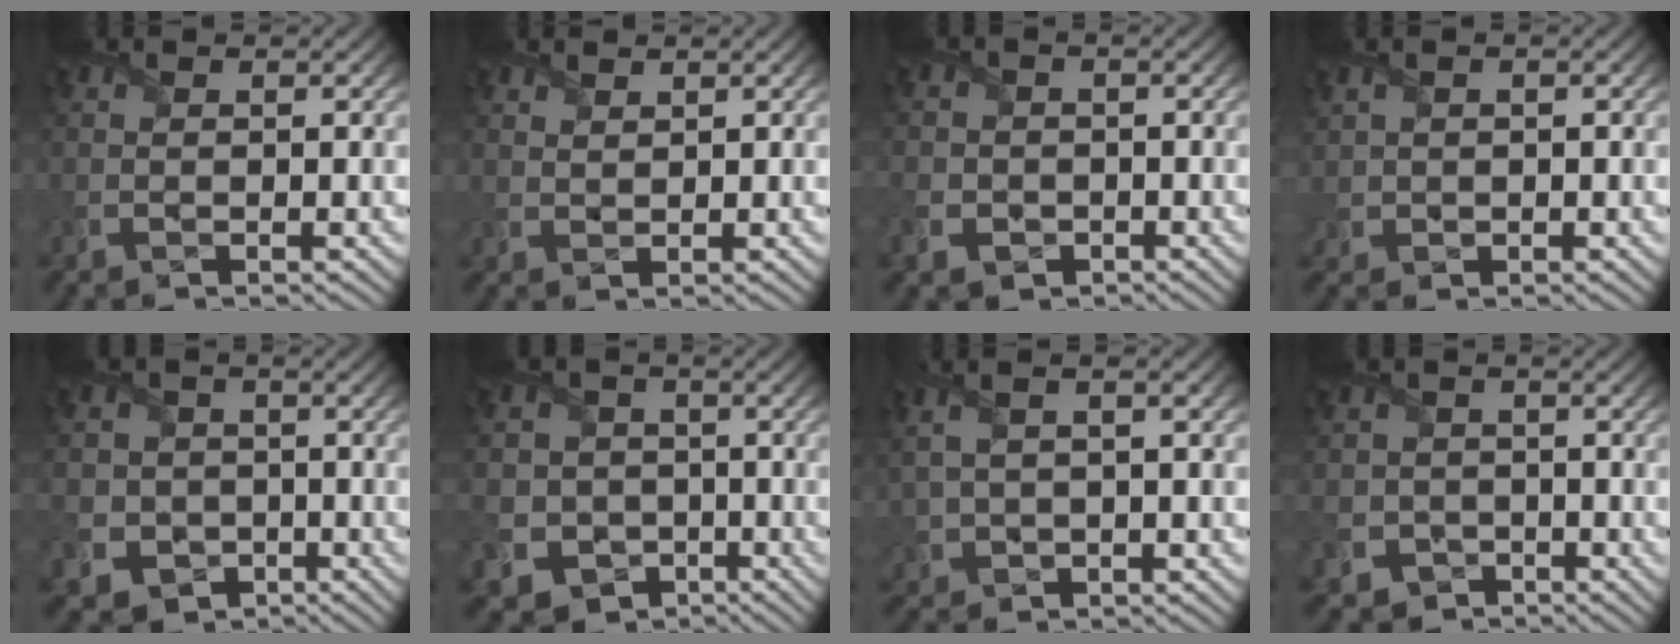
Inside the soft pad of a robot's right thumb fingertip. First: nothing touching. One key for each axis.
{"total": 1.4, "fx": 1.2, "fy": 0.7, "fz": 0.4, "tx": -0.010, "ty": 0.000, "tz": 0.026}
{"total": 4.1, "fx": -1.4, "fy": 3.8, "fz": 0.7, "tx": -0.031, "ty": 0.002, "tz": -0.046}
{"total": 1.7, "fx": 0.5, "fy": 1.5, "fz": 0.7, "tx": -0.027, "ty": 0.000, "tz": 0.010}
{"total": 7.1, "fx": -1.8, "fy": 6.7, "fz": 1.4, "tx": -0.062, "ty": -0.005, "tz": -0.061}
{"total": 8.5, "fx": -2.3, "fy": 7.9, "fz": 1.9, "tx": -0.075, "ty": -0.009, "tz": -0.068}
{"total": 5.2, "fx": 0.9, "fy": 2.7, "fz": 4.3, "tx": -0.114, "ty": 0.000, "tz": 0.030}
{"total": 4.9, "fx": -1.8, "fy": 4.5, "fz": 0.4, "tx": -0.027, "ty": -0.003, "tz": -0.060}